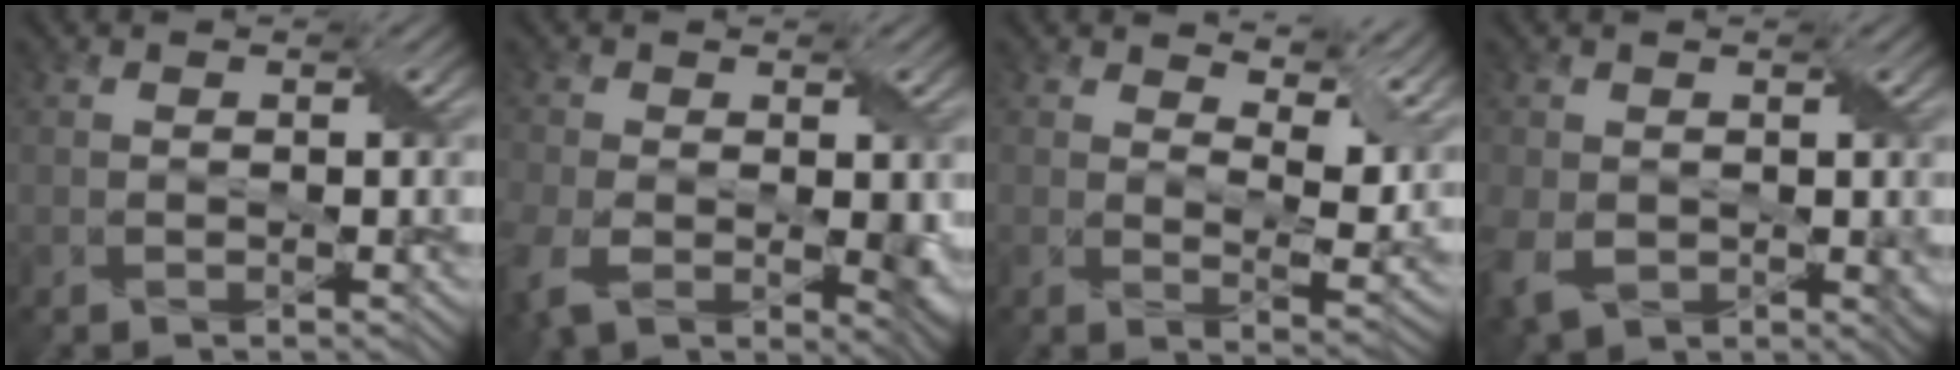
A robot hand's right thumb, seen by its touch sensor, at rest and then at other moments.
{"total": 8.7, "force": [-2.1, 5.4, 6.5], "torque": [-0.150, -0.035, -0.027]}
{"total": 8.4, "force": [5.7, 3.4, 5.3], "torque": [-0.101, -0.003, 0.088]}
{"total": 6.6, "force": [-0.7, 5.2, 3.9], "torque": [-0.102, -0.028, -0.007]}